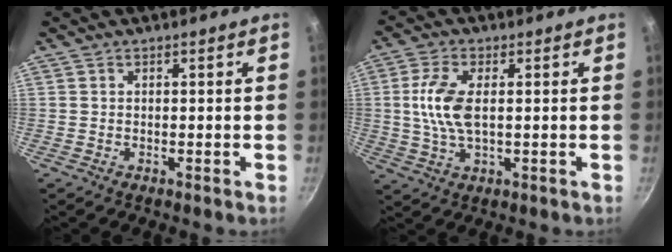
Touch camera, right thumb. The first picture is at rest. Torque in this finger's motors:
{"motor_torque": [0.58, 0.37, 1.08, -0.20, 0.27]}